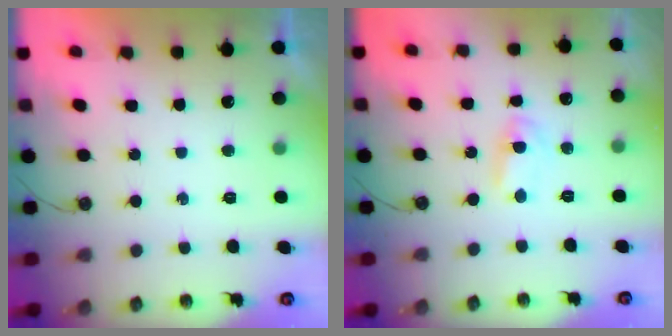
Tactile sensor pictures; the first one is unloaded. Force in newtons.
{"total": 1.9, "press": 1.9, "slide": 0.2}